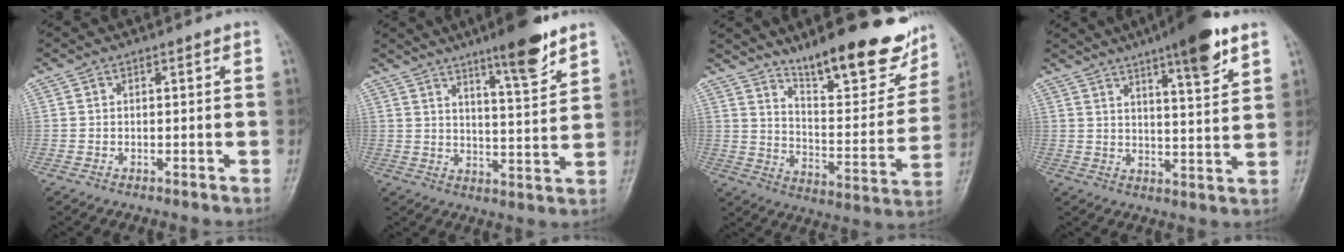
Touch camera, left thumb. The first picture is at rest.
{"total": 10.3, "force": [7.1, 1.5, 7.3], "torque": [-0.099, -0.047, 0.110]}
{"total": 21.2, "force": [15.1, 5.9, 13.6], "torque": [-0.147, -0.093, 0.232]}
{"total": 11.8, "force": [7.4, 2.1, 9.0], "torque": [-0.119, -0.037, 0.107]}